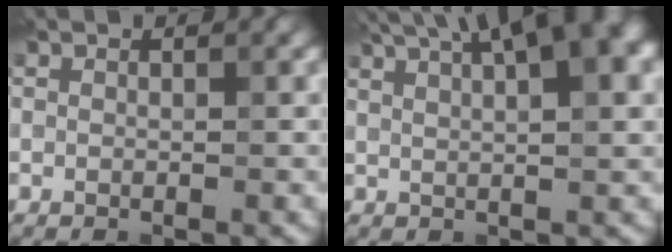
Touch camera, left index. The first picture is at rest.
{"total": 11.8, "force": [6.1, 4.0, 9.3], "torque": [-0.112, 0.044, 0.073]}